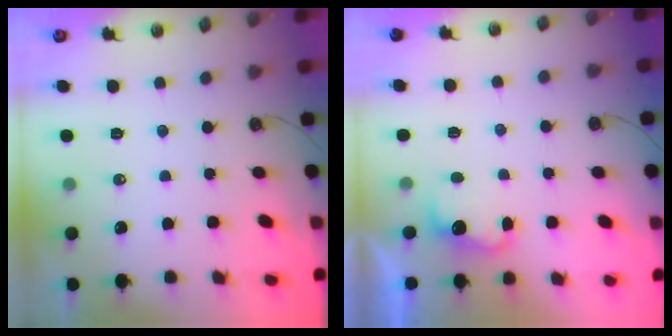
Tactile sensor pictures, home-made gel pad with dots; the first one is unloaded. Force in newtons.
{"total": 4.9, "press": 4.7, "slide": 1.1}